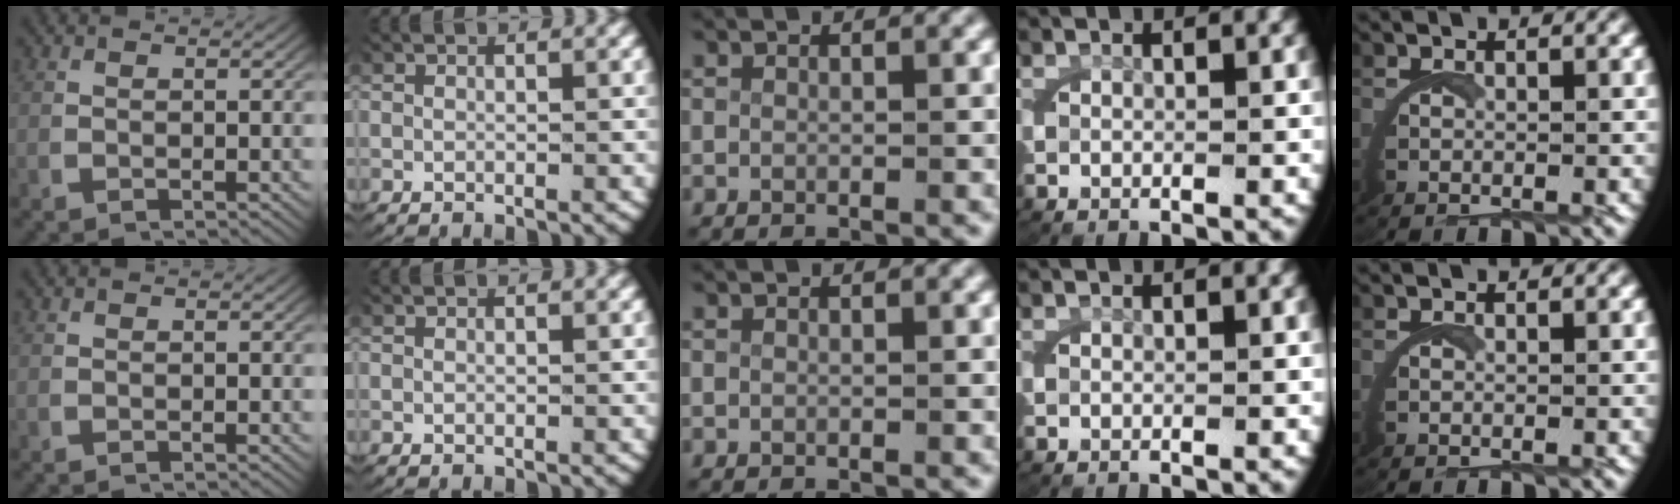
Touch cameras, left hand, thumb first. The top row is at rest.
{}